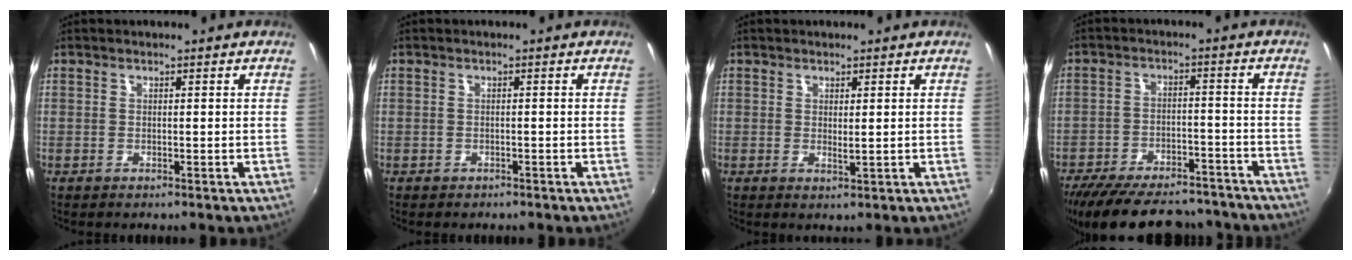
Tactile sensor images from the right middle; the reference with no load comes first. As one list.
[{"total": 1.2, "force": [-0.8, 0.9, 0.1], "torque": [-0.007, -0.001, -0.011]}, {"total": 1.2, "force": [0.4, 0.4, 1.1], "torque": [-0.019, -0.002, 0.007]}, {"total": 22.8, "force": [-19.1, 7.9, 9.5], "torque": [-0.198, -0.002, -0.265]}]